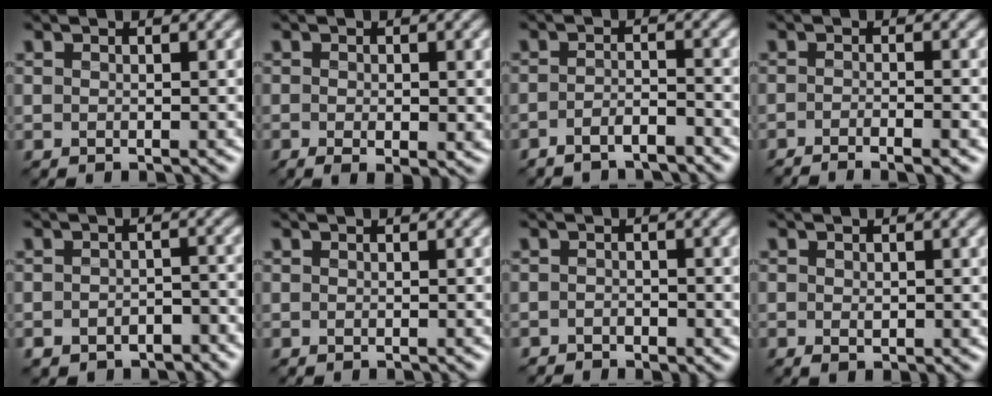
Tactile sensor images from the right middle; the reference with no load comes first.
{"total": 2.7, "force": [-0.3, 1.2, 2.3], "torque": [-0.036, -0.005, -0.002]}
{"total": 2.0, "force": [-1.9, 0.2, 0.8], "torque": [-0.016, 0.003, -0.038]}
{"total": 3.3, "force": [-2.2, 0.4, 2.4], "torque": [-0.038, 0.000, -0.031]}
{"total": 3.1, "force": [-2.5, 1.6, 1.1], "torque": [-0.014, 0.000, -0.042]}
{"total": 0.0}
{"total": 0.9, "force": [-0.9, 0.3, 0.1], "torque": [-0.002, 0.003, -0.017]}
{"total": 1.0, "force": [-0.1, 0.7, 0.7], "torque": [-0.012, 0.003, -0.001]}